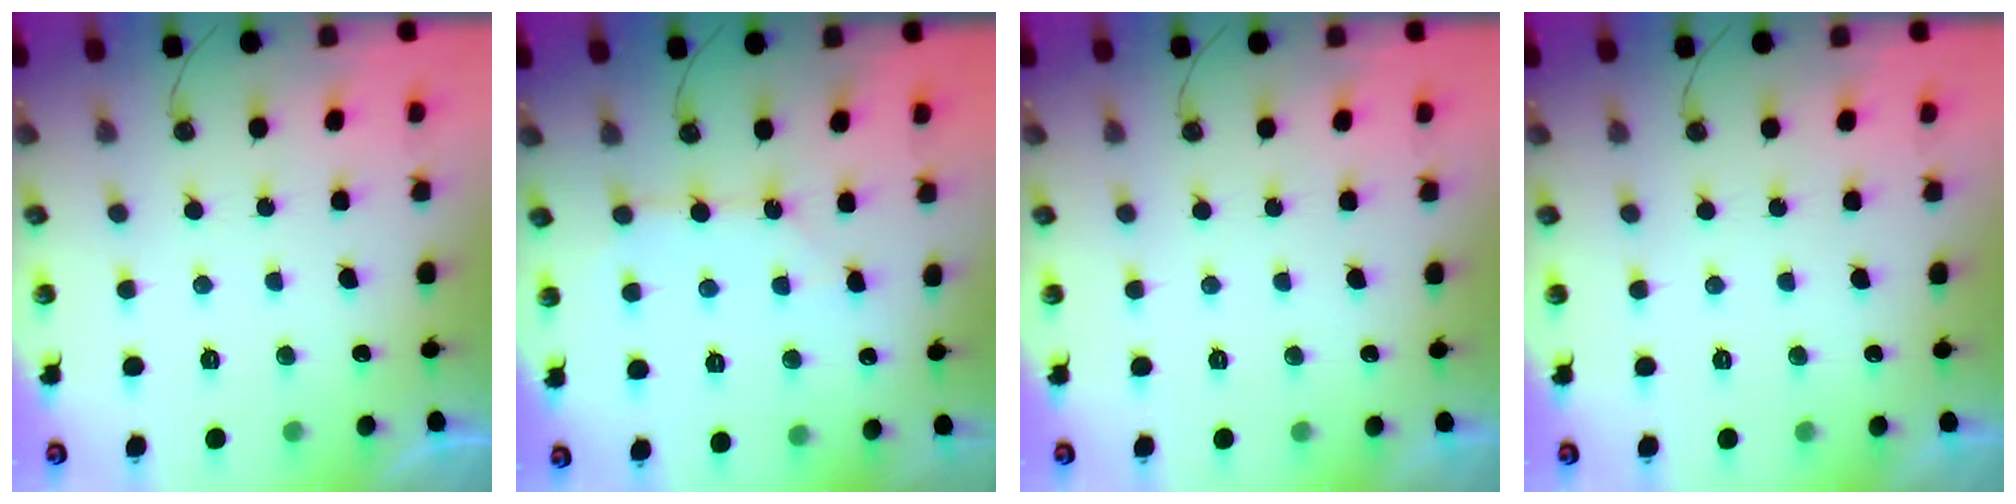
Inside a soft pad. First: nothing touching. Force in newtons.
{"total": 3.5, "press": 3.5, "slide": 0.4}
{"total": 0.0}
{"total": 0.0}